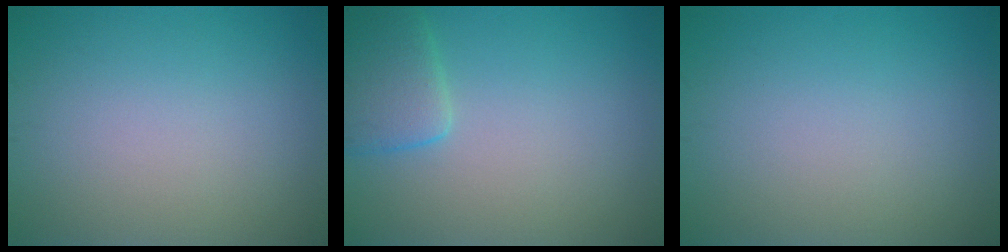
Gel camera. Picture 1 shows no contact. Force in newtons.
{"total": 3.1, "press": 3.1, "slide": 0.3}
{"total": 0.0}